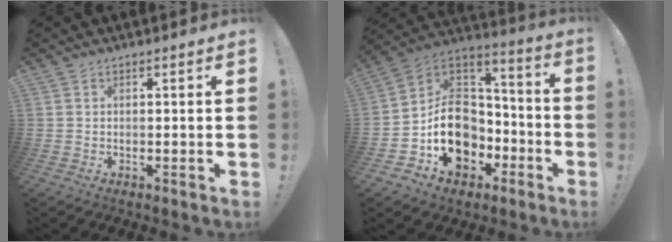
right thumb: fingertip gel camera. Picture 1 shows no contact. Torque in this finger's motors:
{"motor_torque": [2.34, 2.42, 1.42, -1.35, 0.19]}